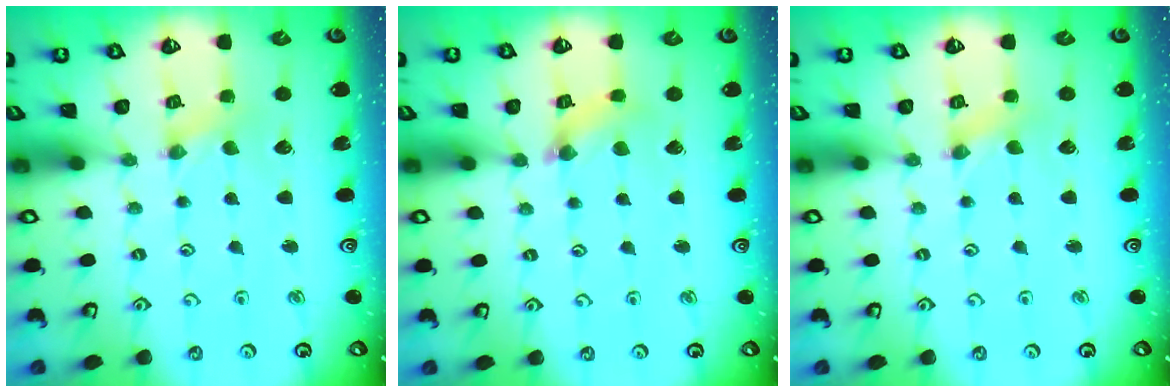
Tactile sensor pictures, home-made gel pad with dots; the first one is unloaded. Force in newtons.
{"total": 2.4, "press": 2.4, "slide": 0.2}
{"total": 0.0}